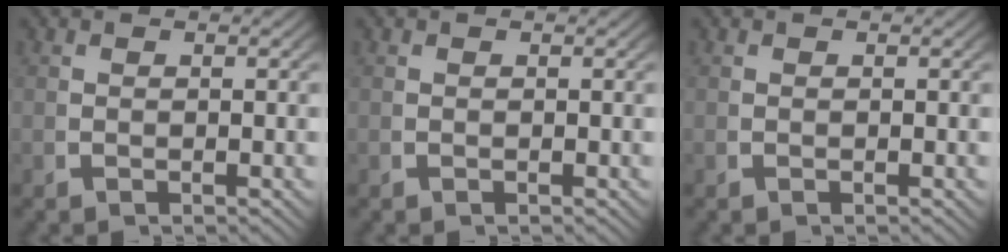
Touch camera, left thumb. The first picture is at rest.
{"total": 0.0}
{"total": 0.0}